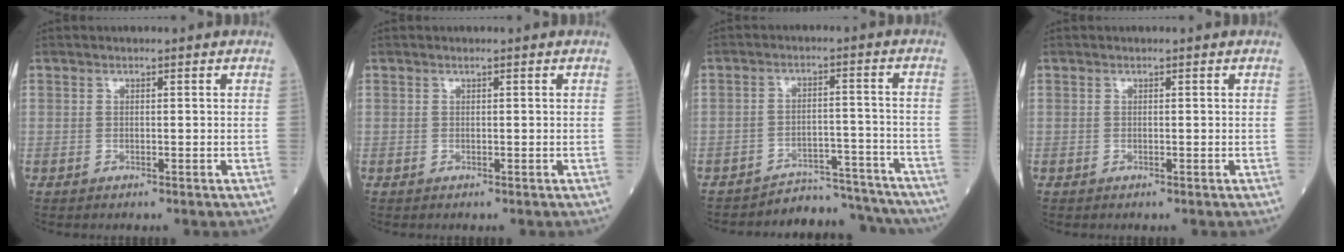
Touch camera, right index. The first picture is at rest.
{"total": 0.0}
{"total": 11.3, "force": [-10.9, 2.8, -0.5], "torque": [0.031, 0.044, -0.143]}
{"total": 0.0}